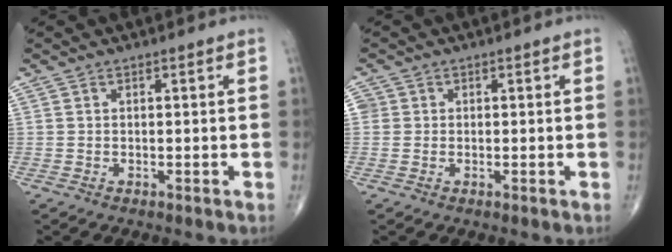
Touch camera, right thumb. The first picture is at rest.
{"total": 1.7, "force": [0.2, 1.7, 0.3], "torque": [0.006, 0.005, 0.003]}